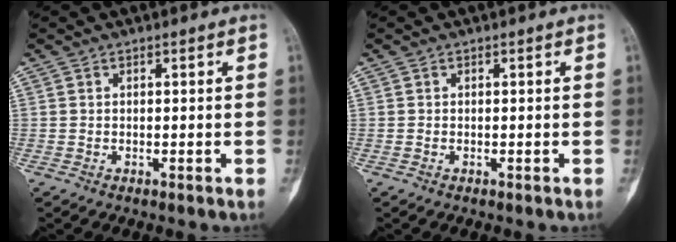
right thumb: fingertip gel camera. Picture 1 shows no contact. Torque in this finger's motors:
{"motor_torque": [2.03, 1.61, 0.34, -0.59, -0.06]}